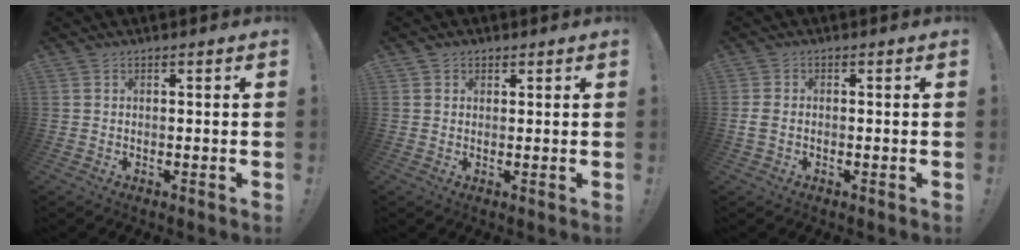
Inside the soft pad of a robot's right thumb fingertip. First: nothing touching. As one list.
[{"total": 1.5, "force": [0.8, 1.3, 0.3], "torque": [0.001, -0.002, 0.013]}, {"total": 2.5, "force": [-0.4, 1.6, 1.9], "torque": [-0.042, 0.006, -0.006]}]